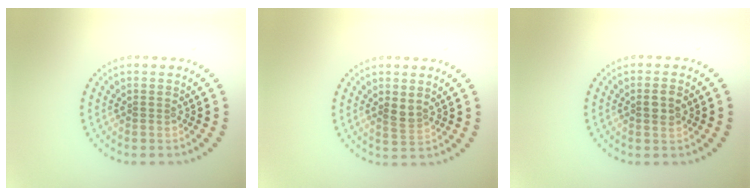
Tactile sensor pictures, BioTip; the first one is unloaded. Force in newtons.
{"total": 1.3, "press": 1.2, "slide": 0.6}
{"total": 1.7, "press": 1.7, "slide": 0.3}